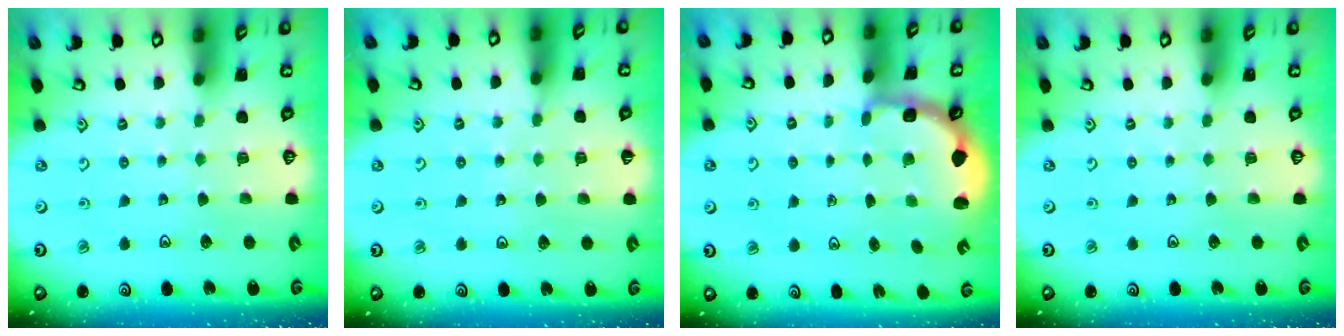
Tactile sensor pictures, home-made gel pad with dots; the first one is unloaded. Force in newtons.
{"total": 4.9, "press": 4.9, "slide": 0.6}
{"total": 2.5, "press": 2.2, "slide": 1.1}
{"total": 0.0}